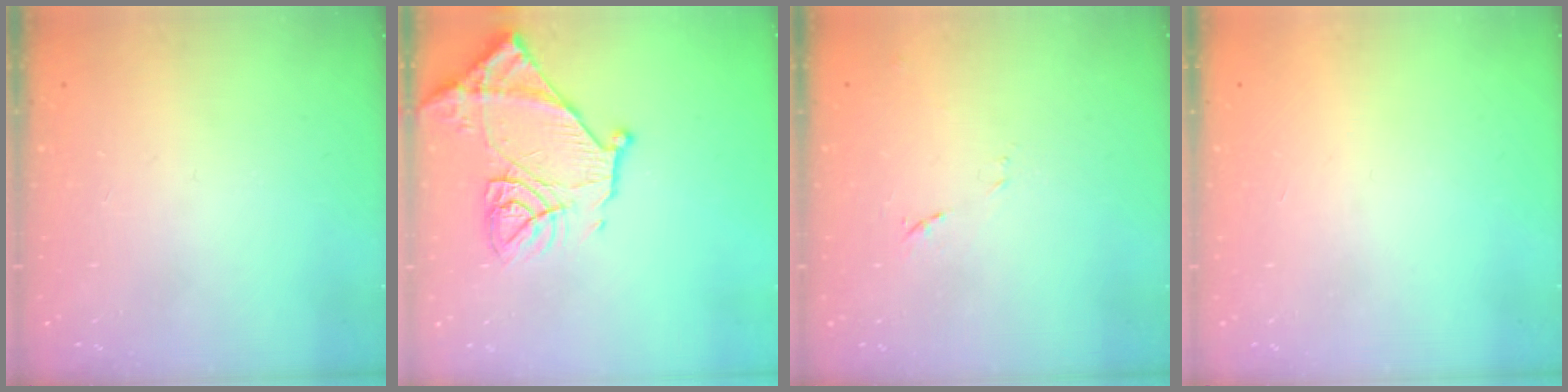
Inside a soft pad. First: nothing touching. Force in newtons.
{"total": 14.6, "press": 14.6, "slide": 1.0}
{"total": 7.1, "press": 7.1, "slide": 0.6}
{"total": 1.5, "press": 1.5, "slide": 0.1}